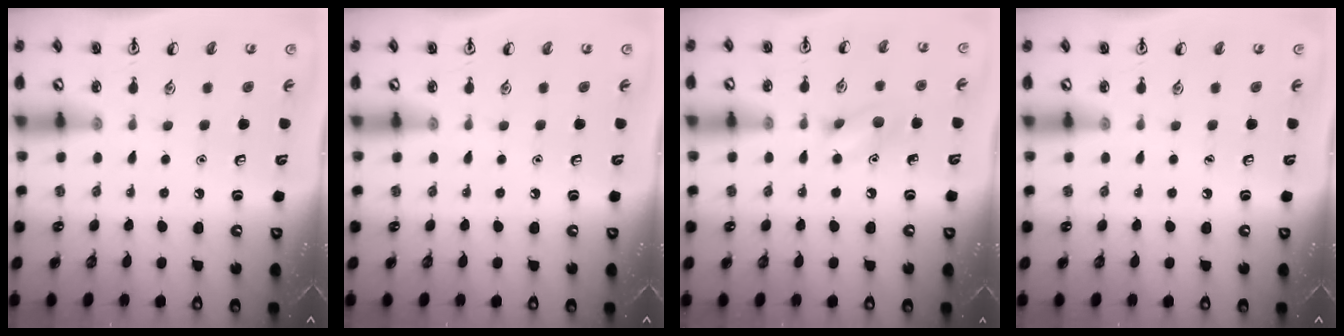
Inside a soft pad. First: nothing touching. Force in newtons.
{"total": 0.0}
{"total": 7.8, "press": 7.7, "slide": 1.4}
{"total": 0.0}